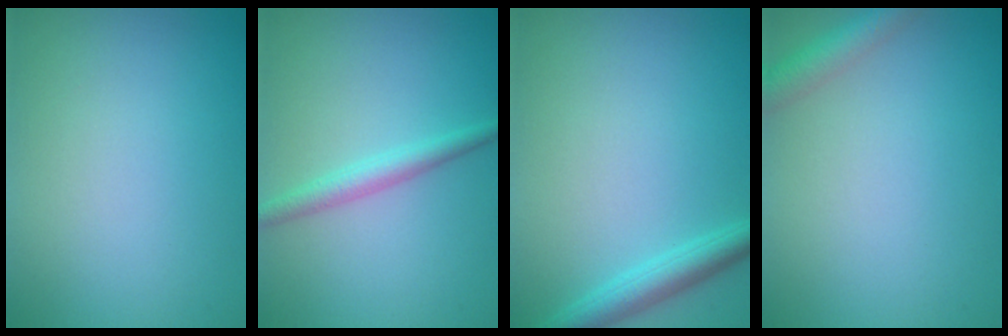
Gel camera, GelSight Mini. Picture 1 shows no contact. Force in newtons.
{"total": 2.1, "press": 2.1, "slide": 0.1}
{"total": 2.7, "press": 2.7, "slide": 0.2}
{"total": 2.4, "press": 2.4, "slide": 0.1}